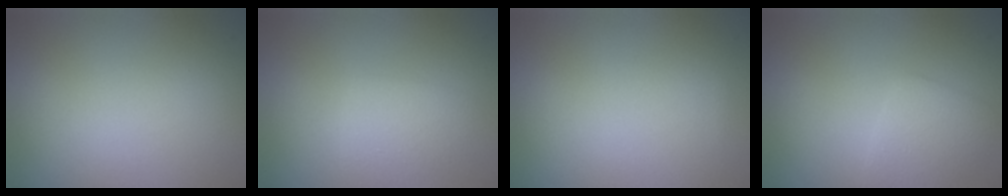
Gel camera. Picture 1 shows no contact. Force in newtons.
{"total": 2.0, "press": 2.0, "slide": 0.0}
{"total": 0.0}
{"total": 2.5, "press": 2.5, "slide": 0.2}